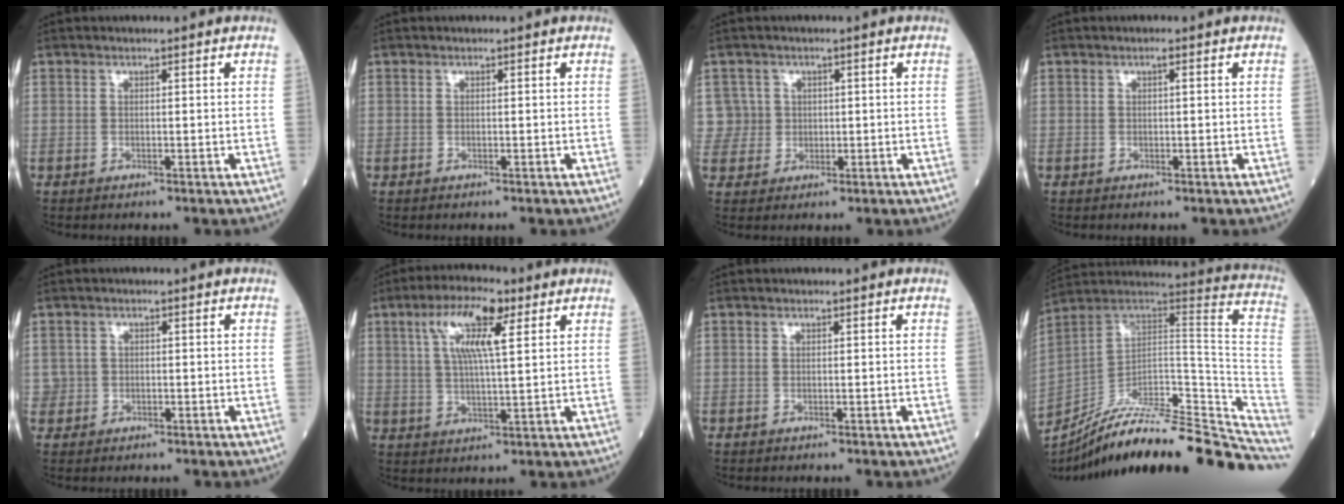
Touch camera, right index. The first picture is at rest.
{"total": 0.0}
{"total": 4.1, "force": [1.1, 3.9, -0.4], "torque": [0.026, 0.011, 0.021]}
{"total": 0.6, "force": [0.2, 0.1, 0.5], "torque": [-0.011, 0.001, 0.002]}
{"total": 1.6, "force": [-0.1, 1.6, 0.2], "torque": [0.001, 0.006, -0.001]}
{"total": 9.3, "force": [4.0, 1.7, 8.2], "torque": [-0.156, 0.014, 0.071]}
{"total": 0.0}
{"total": 26.6, "force": [-23.1, 3.3, 12.8], "torque": [-0.111, 0.023, -0.340]}